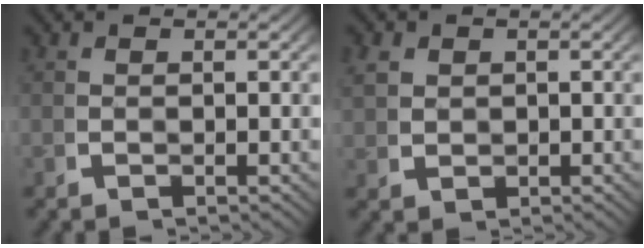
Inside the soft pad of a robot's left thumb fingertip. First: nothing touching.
{"total": 2.5, "force": [0.8, 2.0, 1.2], "torque": [-0.029, -0.008, 0.023]}